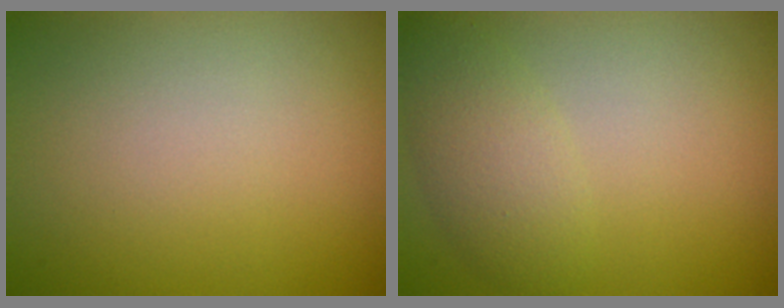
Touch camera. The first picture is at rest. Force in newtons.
{"total": 3.0, "press": 3.0, "slide": 0.1}